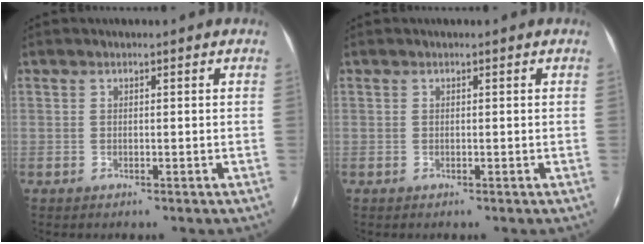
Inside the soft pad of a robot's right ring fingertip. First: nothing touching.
{"total": 0.0}